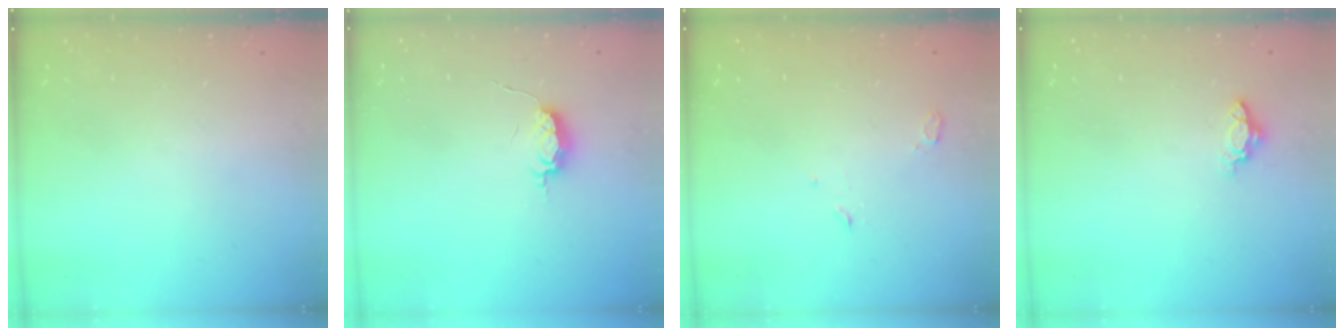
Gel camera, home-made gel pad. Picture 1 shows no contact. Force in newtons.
{"total": 5.3, "press": 5.3, "slide": 0.7}
{"total": 2.7, "press": 2.6, "slide": 0.8}
{"total": 5.5, "press": 5.4, "slide": 0.6}